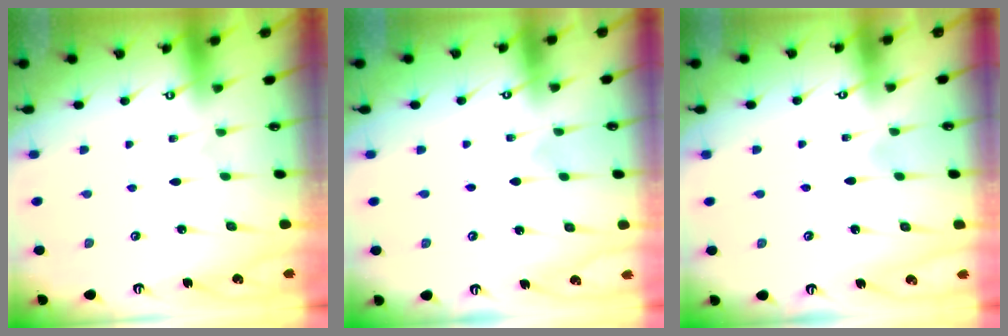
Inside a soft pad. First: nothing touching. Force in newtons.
{"total": 2.7, "press": 2.7, "slide": 0.2}
{"total": 2.0, "press": 2.0, "slide": 0.2}